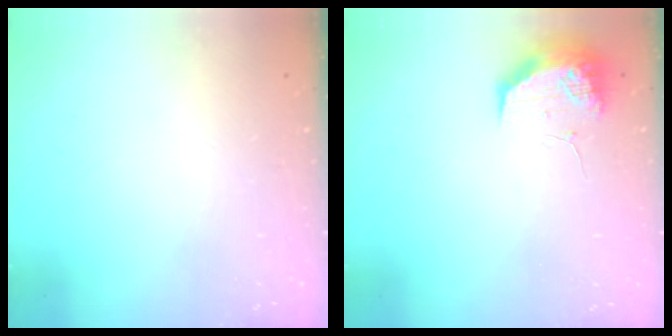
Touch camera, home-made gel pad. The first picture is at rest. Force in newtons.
{"total": 12.0, "press": 10.5, "slide": 5.8}